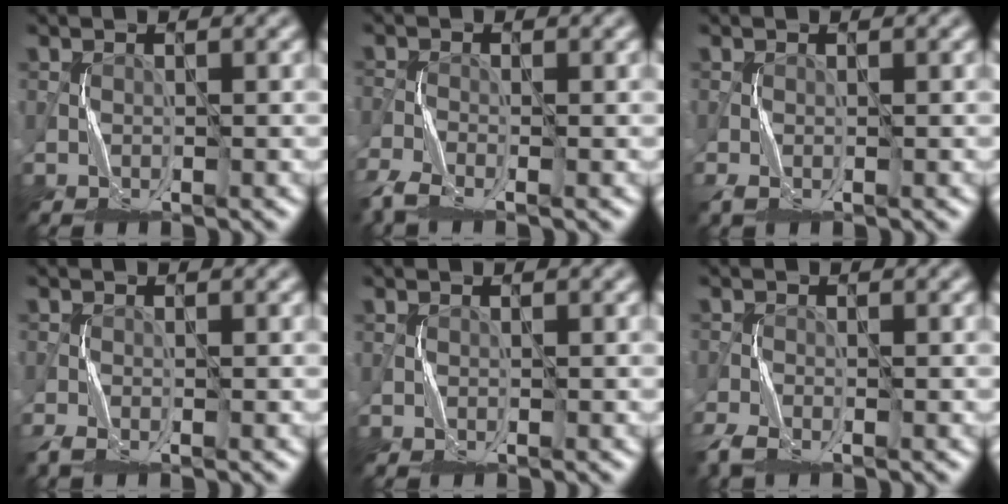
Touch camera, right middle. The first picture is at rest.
{"total": 3.5, "force": [-3.0, 0.8, 1.7], "torque": [-0.048, -0.011, -0.071]}
{"total": 1.3, "force": [-0.6, 0.5, 1.0], "torque": [-0.034, -0.003, -0.014]}
{"total": 2.0, "force": [-1.6, 0.5, 1.2], "torque": [-0.034, -0.007, -0.034]}
{"total": 0.0}
{"total": 3.0, "force": [-2.4, 0.9, 1.5], "torque": [-0.043, -0.008, -0.054]}